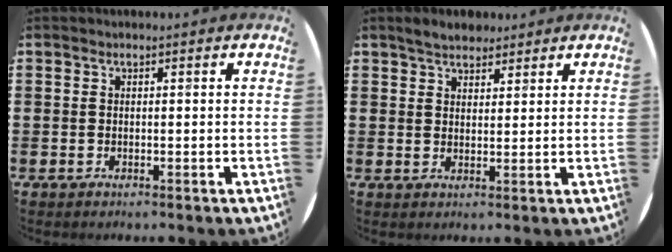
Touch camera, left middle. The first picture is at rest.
{"total": 3.2, "force": [2.9, 1.1, 0.7], "torque": [-0.012, -0.001, 0.055]}